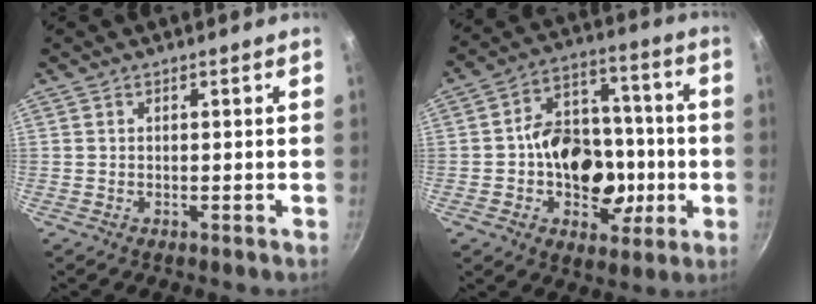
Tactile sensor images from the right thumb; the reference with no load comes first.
{"total": 18.2, "force": [-2.7, 13.5, 11.8], "torque": [-0.130, 0.032, -0.047]}